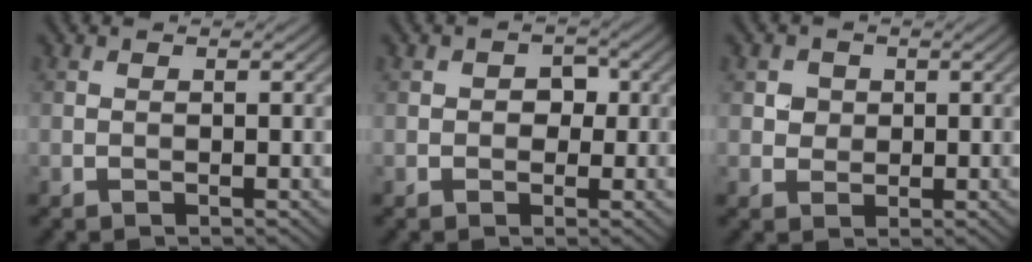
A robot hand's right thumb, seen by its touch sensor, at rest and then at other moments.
{"total": 2.2, "force": [0.0, 1.9, 1.1], "torque": [-0.020, 0.000, -0.004]}
{"total": 2.6, "force": [0.7, 2.4, 0.8], "torque": [-0.025, -0.008, 0.016]}